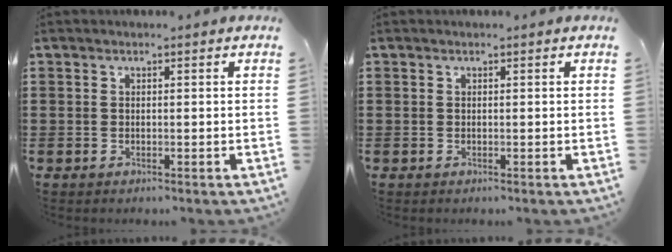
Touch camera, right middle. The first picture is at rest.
{"total": 0.0}